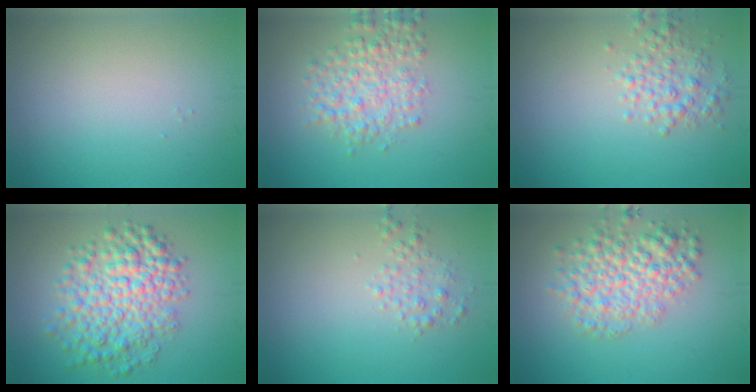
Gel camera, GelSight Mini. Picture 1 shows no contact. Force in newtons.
{"total": 4.0, "press": 4.0, "slide": 0.1}
{"total": 2.5, "press": 2.5, "slide": 0.1}
{"total": 7.0, "press": 7.0, "slide": 0.2}
{"total": 1.5, "press": 1.5, "slide": 0.0}
{"total": 5.2, "press": 5.2, "slide": 0.2}